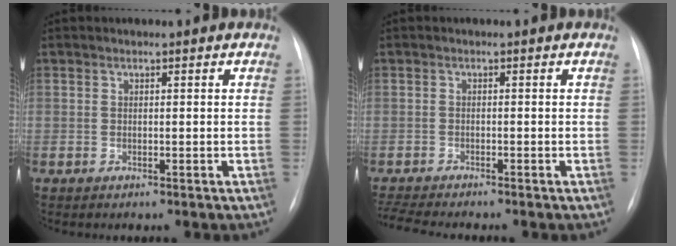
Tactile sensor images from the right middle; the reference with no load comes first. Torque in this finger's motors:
{"motor_torque": [0.34, -0.41, 0.02, 0.02]}